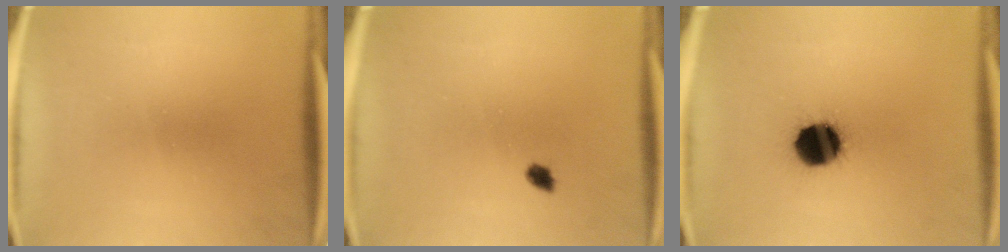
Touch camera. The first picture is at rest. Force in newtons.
{"total": 1.5}
{"total": 13.4}